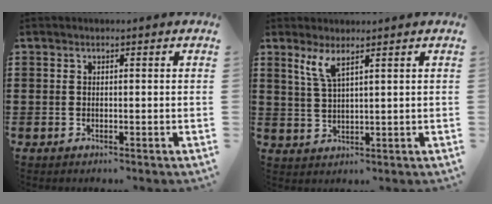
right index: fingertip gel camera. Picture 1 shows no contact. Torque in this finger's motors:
{"motor_torque": [0.48, 0.14, 0.13, 0.09]}